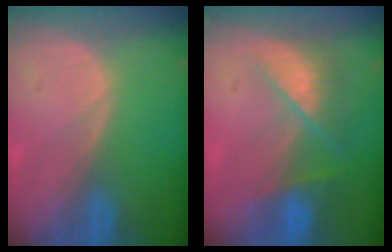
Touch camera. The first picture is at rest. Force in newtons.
{"total": 7.1, "press": 6.3, "slide": 3.2}